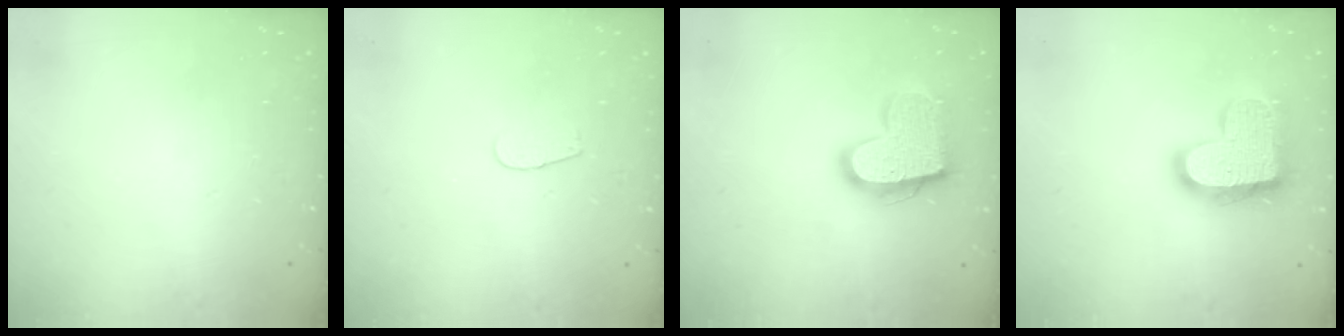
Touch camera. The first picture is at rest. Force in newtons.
{"total": 3.2, "press": 3.2, "slide": 0.3}
{"total": 16.9, "press": 16.8, "slide": 1.2}
{"total": 18.7, "press": 18.7, "slide": 1.2}